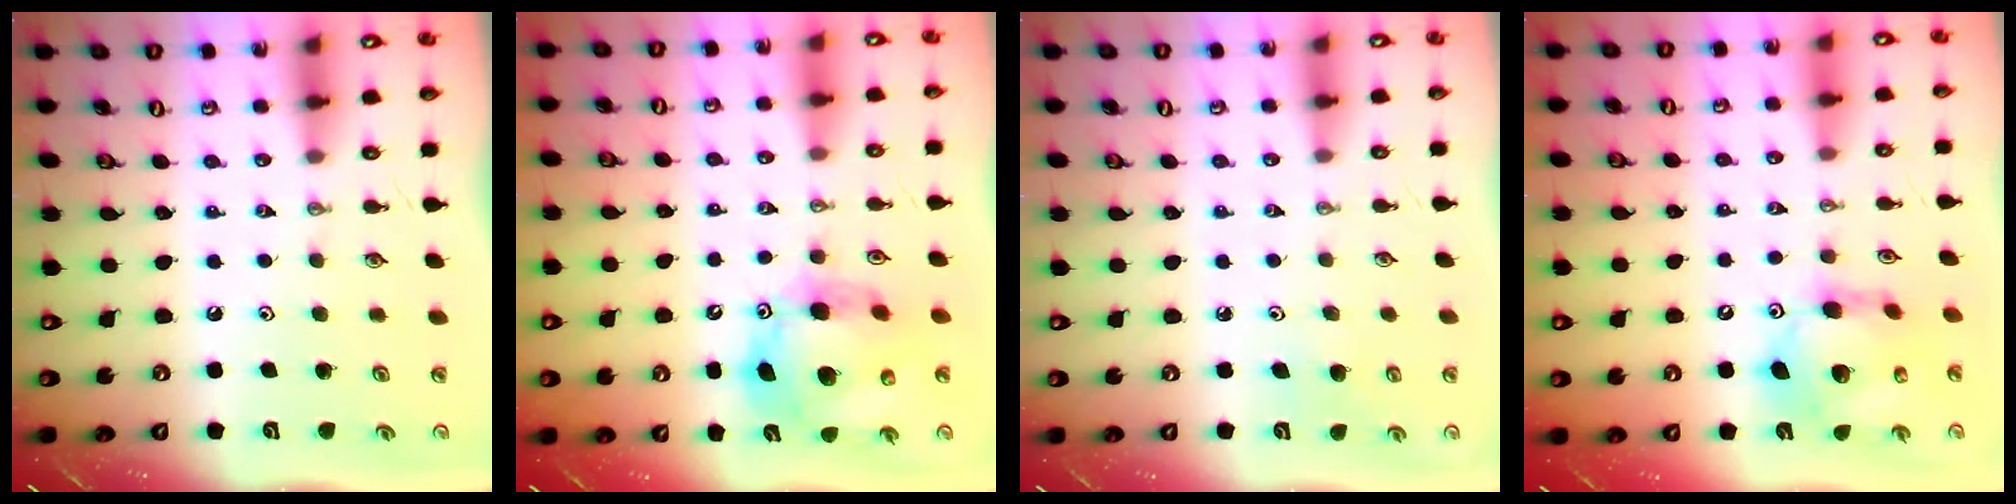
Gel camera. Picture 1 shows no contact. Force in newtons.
{"total": 14.7, "press": 14.6, "slide": 1.7}
{"total": 4.1, "press": 4.1, "slide": 0.4}
{"total": 13.6, "press": 13.5, "slide": 1.5}